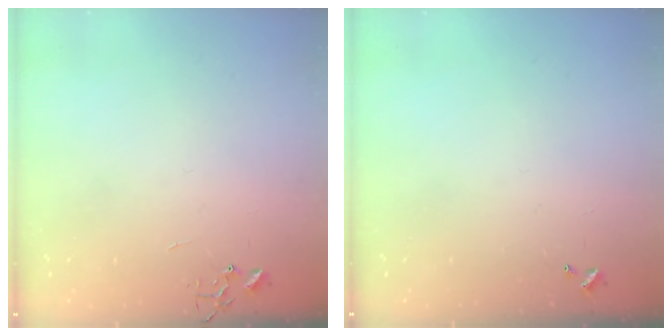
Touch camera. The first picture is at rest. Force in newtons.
{"total": 0.0}